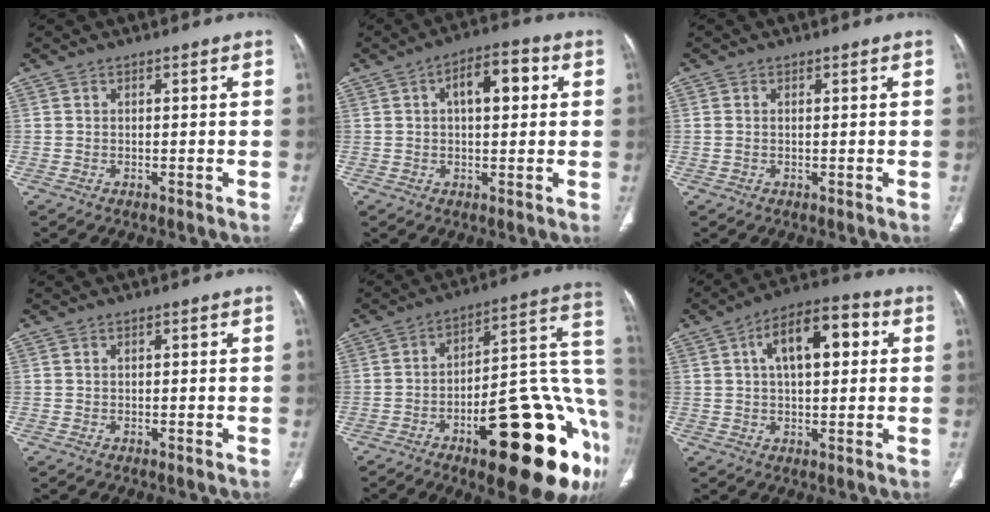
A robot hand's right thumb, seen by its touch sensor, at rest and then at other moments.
{"total": 8.1, "force": [1.9, 3.9, 6.8], "torque": [-0.084, 0.016, 0.023]}
{"total": 0.8, "force": [0.1, 0.5, 0.7], "torque": [-0.027, 0.009, 0.006]}
{"total": 0.0}
{"total": 29.9, "force": [-11.1, 9.8, 25.9], "torque": [-0.256, 0.058, -0.148]}
{"total": 12.3, "force": [3.1, 6.0, 10.3], "torque": [-0.149, 0.023, 0.042]}